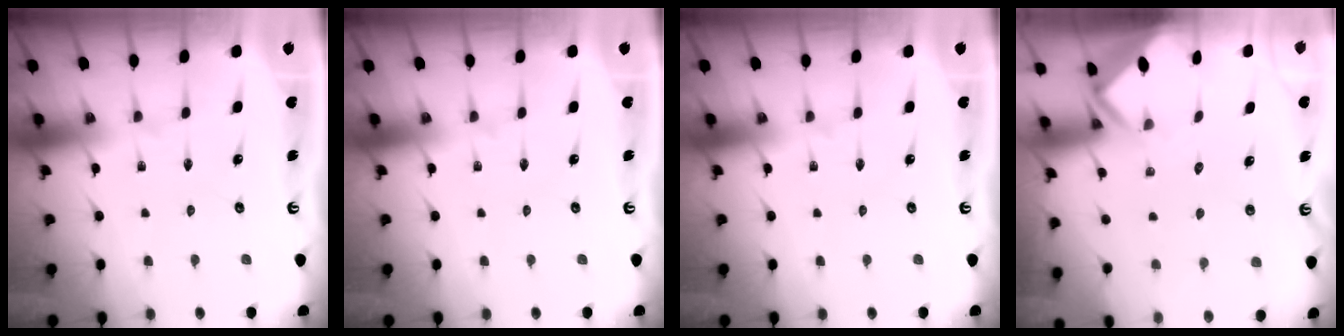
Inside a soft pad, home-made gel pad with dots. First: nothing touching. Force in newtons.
{"total": 0.0}
{"total": 0.0}
{"total": 2.4, "press": 2.4, "slide": 0.1}